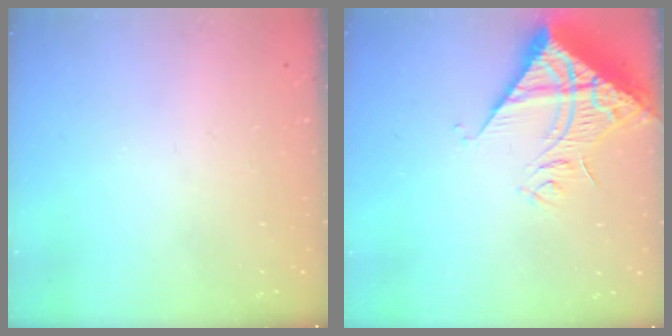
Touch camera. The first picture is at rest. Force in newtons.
{"total": 15.4, "press": 15.2, "slide": 1.8}